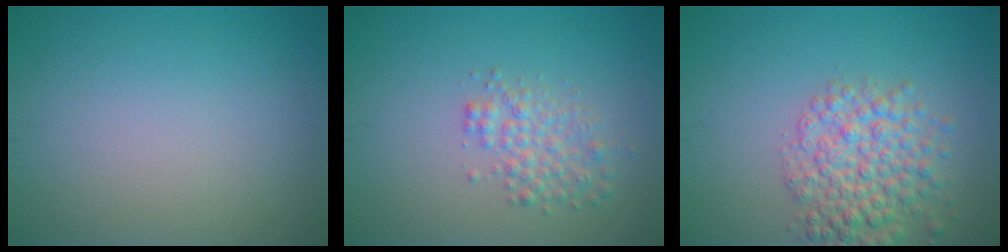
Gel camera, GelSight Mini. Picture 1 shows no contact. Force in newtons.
{"total": 2.6, "press": 2.6, "slide": 0.1}
{"total": 5.3, "press": 5.3, "slide": 0.2}